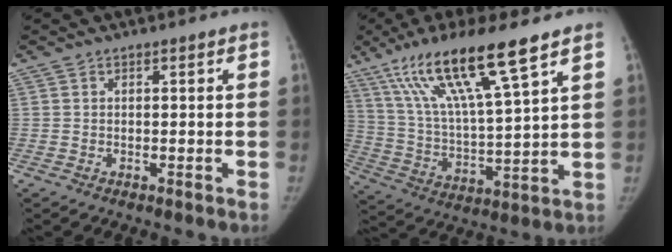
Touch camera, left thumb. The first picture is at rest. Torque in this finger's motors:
{"motor_torque": [0.70, -0.14, 1.54, -1.24, 0.47]}